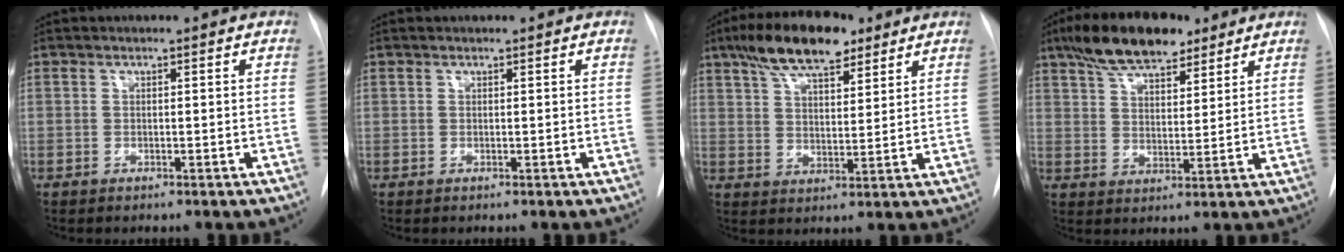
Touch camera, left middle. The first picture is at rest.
{"total": 0.0}
{"total": 12.1, "force": [8.3, 4.1, 7.8], "torque": [-0.141, 0.021, 0.146]}
{"total": 11.7, "force": [8.5, 4.4, 6.7], "torque": [-0.121, 0.021, 0.149]}